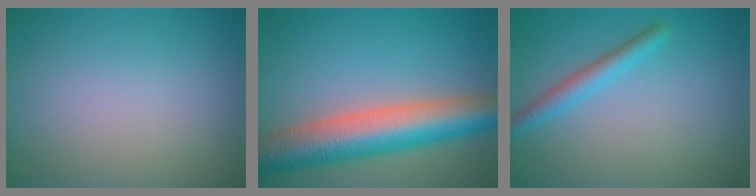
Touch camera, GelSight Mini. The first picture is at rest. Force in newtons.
{"total": 9.7, "press": 9.7, "slide": 0.6}
{"total": 2.3, "press": 2.3, "slide": 0.1}